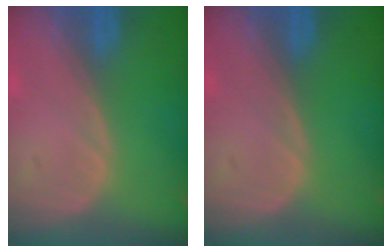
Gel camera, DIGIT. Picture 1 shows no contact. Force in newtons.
{"total": 0.0}